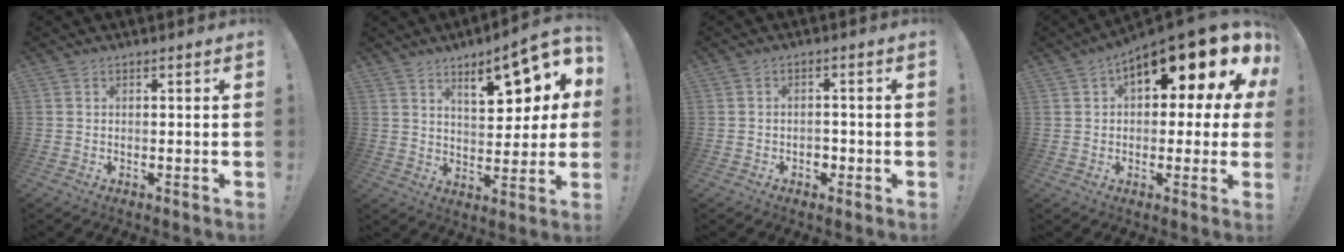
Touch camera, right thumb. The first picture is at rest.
{"total": 15.0, "force": [7.8, 5.5, 11.6], "torque": [-0.153, -0.048, 0.125]}
{"total": 2.6, "force": [-1.0, 2.1, 1.1], "torque": [-0.018, 0.000, -0.018]}
{"total": 13.7, "force": [6.9, 5.3, 10.6], "torque": [-0.144, -0.050, 0.102]}